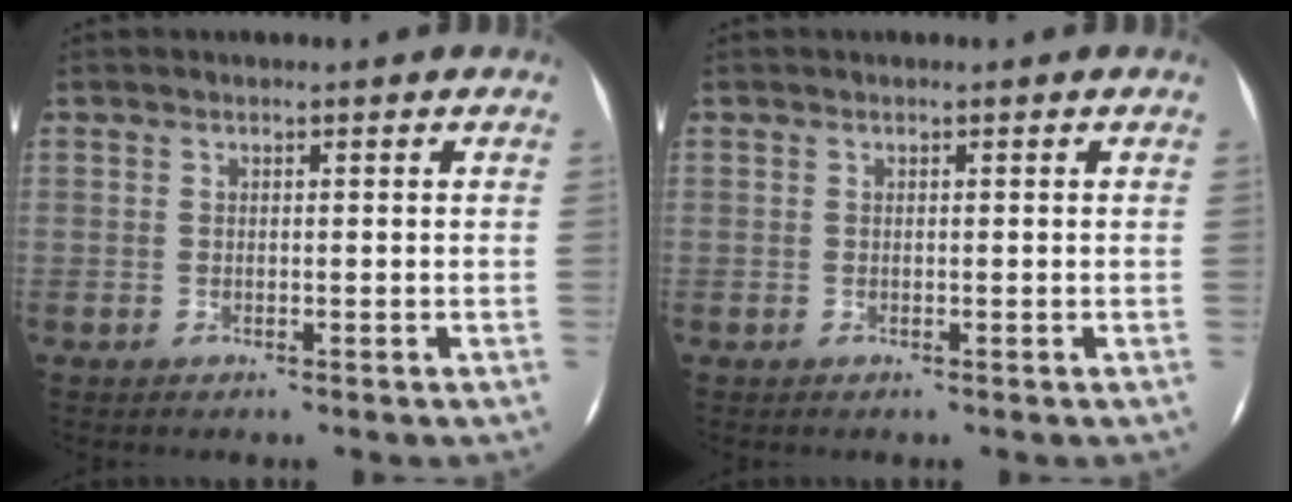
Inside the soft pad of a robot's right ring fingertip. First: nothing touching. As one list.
[{"total": 0.0}]